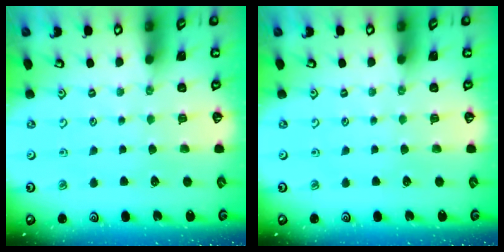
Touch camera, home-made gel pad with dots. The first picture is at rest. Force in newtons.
{"total": 0.0}